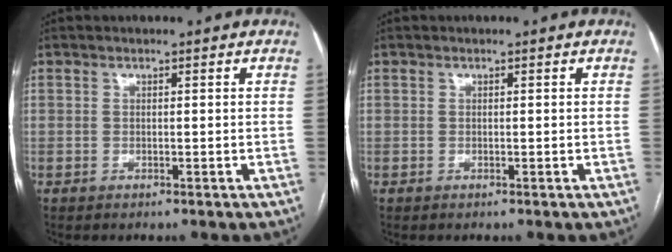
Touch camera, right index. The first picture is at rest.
{"total": 0.0}